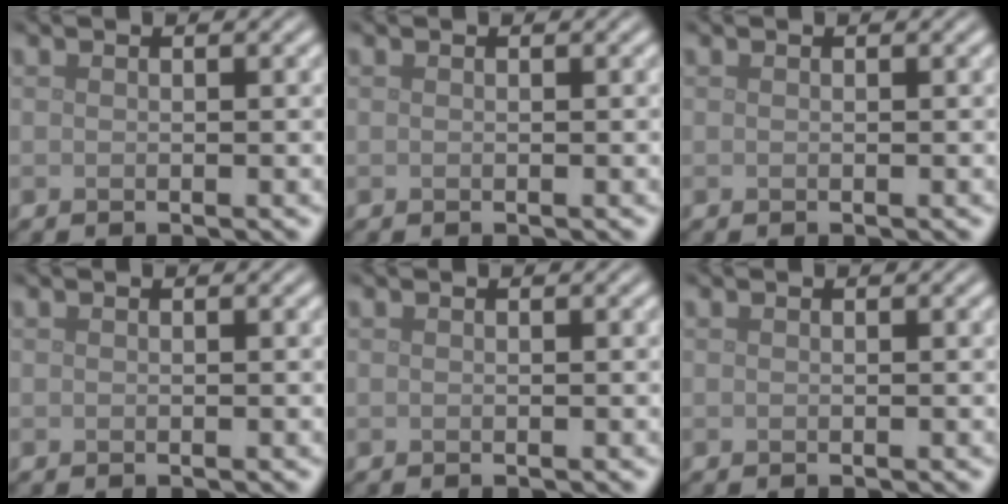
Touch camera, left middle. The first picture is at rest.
{"total": 0.0}
{"total": 0.0}
{"total": 0.0}
{"total": 0.0}
{"total": 0.0}